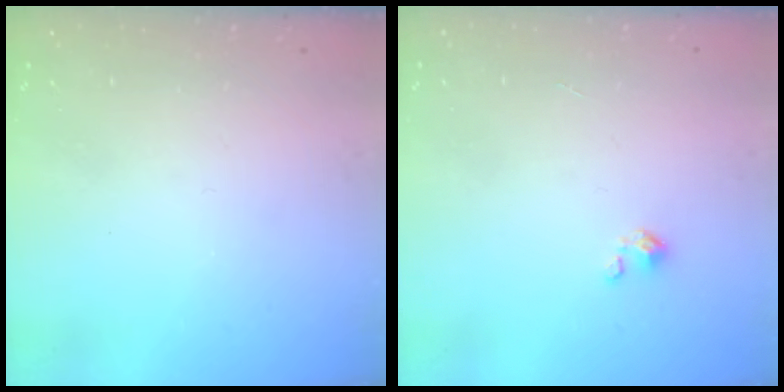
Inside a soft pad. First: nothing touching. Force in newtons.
{"total": 0.0}